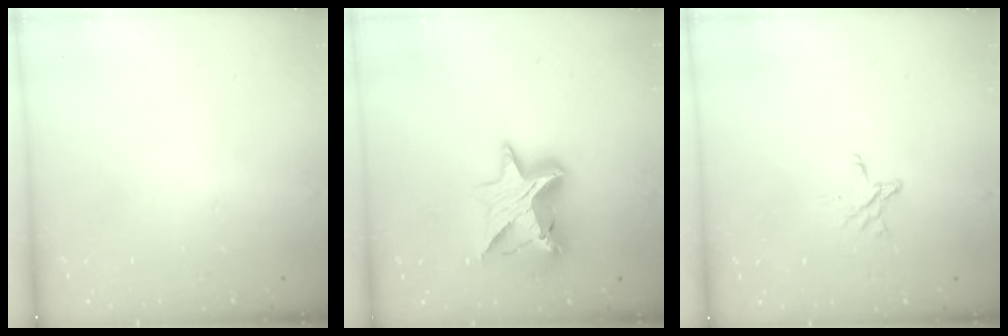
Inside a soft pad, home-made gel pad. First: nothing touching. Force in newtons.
{"total": 14.5, "press": 14.5, "slide": 1.3}
{"total": 5.6, "press": 5.5, "slide": 0.5}